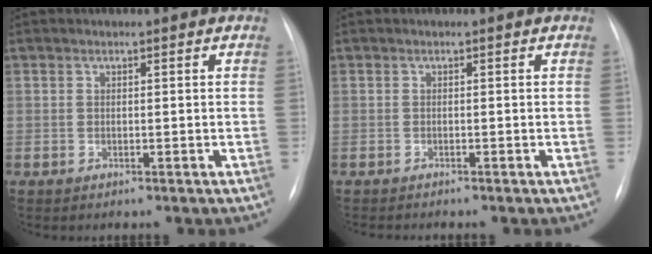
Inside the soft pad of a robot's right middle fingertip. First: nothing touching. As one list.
[{"total": 1.2, "force": [-1.2, -0.1, 0.3], "torque": [-0.004, -0.003, -0.016]}]